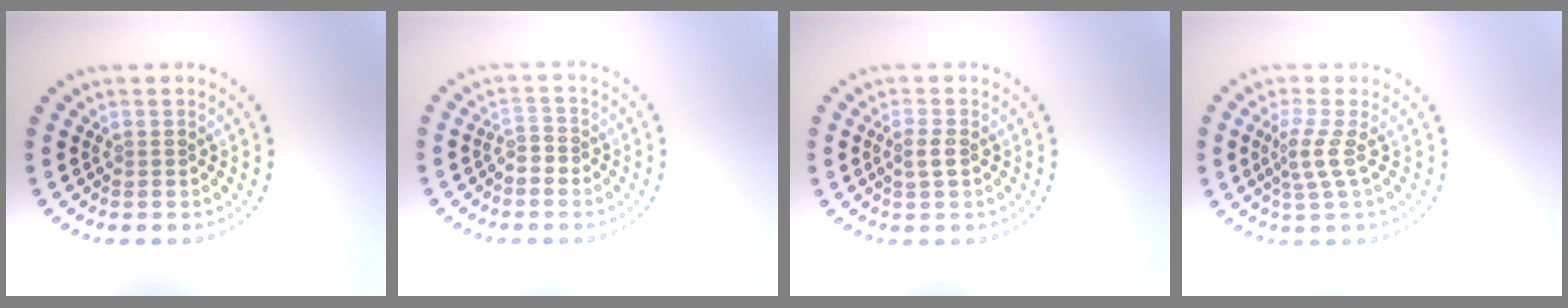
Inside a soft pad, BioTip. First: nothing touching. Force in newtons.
{"total": 1.2, "press": 0.9, "slide": 0.8}
{"total": 1.4, "press": 1.3, "slide": 0.3}
{"total": 2.3, "press": 1.6, "slide": 1.7}